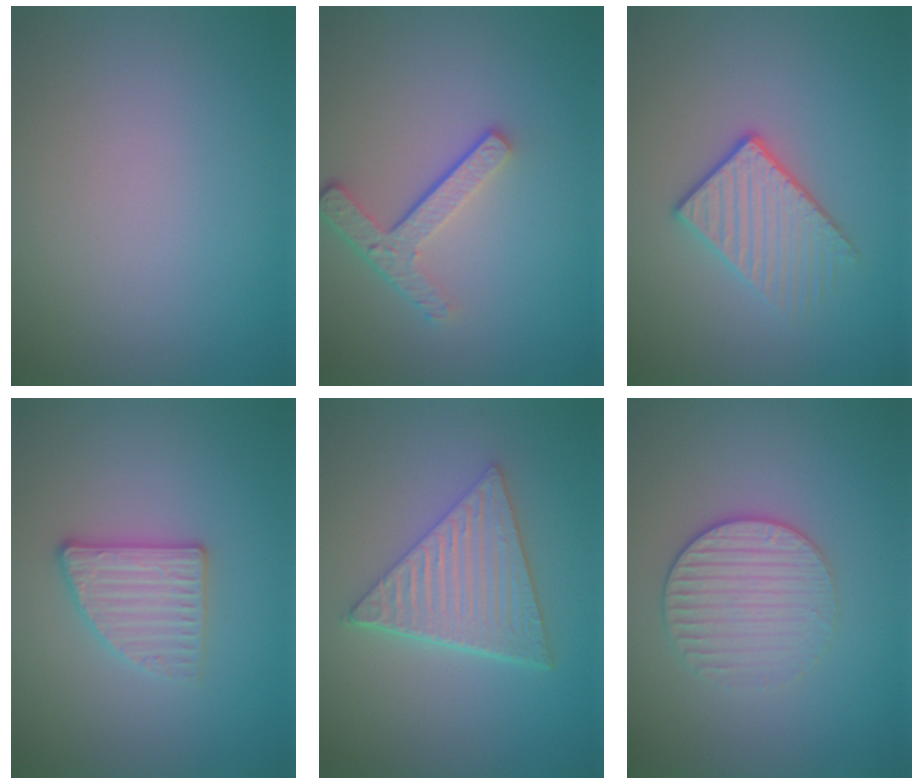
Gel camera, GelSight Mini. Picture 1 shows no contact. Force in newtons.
{"total": 3.5, "press": 2.6, "slide": 2.3}
{"total": 3.3, "press": 2.7, "slide": 1.8}
{"total": 3.0, "press": 2.8, "slide": 1.2}
{"total": 6.1, "press": 4.5, "slide": 4.1}
{"total": 3.0, "press": 2.7, "slide": 1.3}